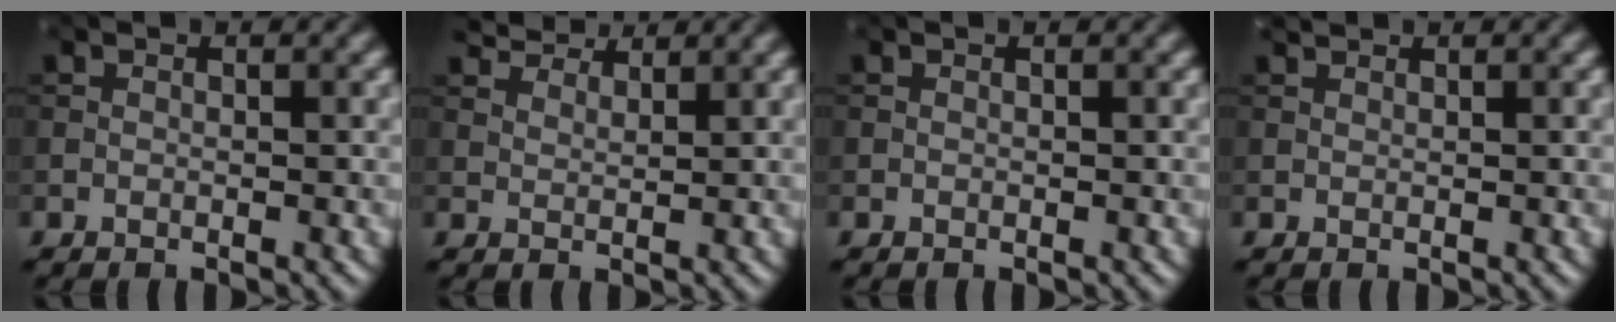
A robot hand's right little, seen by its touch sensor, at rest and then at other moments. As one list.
[{"total": 3.3, "force": [3.0, 0.8, 1.1], "torque": [-0.025, 0.005, 0.050]}, {"total": 0.0}, {"total": 0.7, "force": [0.7, 0.1, 0.2], "torque": [-0.005, 0.002, 0.014]}]